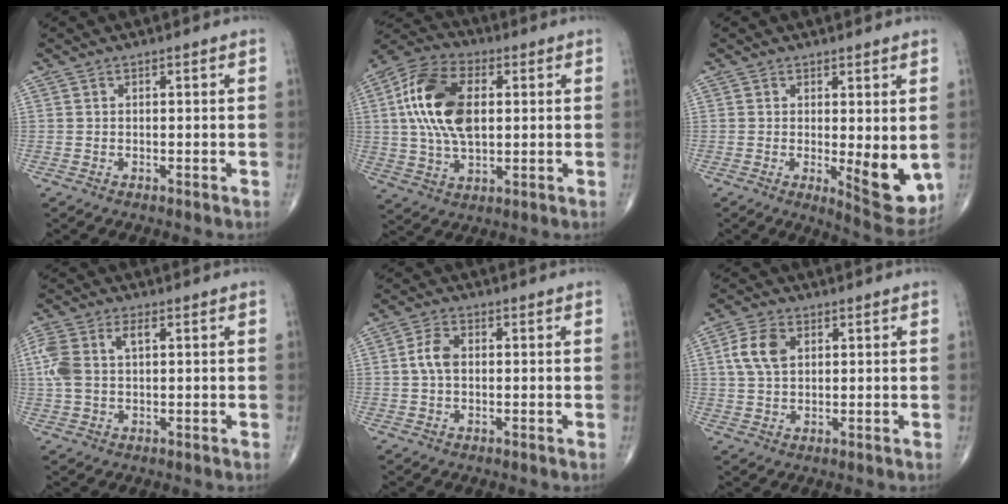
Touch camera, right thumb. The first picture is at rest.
{"total": 16.3, "force": [2.5, 9.2, 13.2], "torque": [-0.257, 0.012, 0.042]}
{"total": 8.3, "force": [-0.3, 2.8, 7.8], "torque": [-0.094, -0.022, 0.005]}
{"total": 8.5, "force": [1.8, 4.8, 6.7], "torque": [-0.175, 0.024, 0.037]}
{"total": 4.1, "force": [0.2, 2.5, 3.2], "torque": [-0.069, 0.009, -0.002]}
{"total": 6.4, "force": [1.8, 4.1, 4.6], "torque": [-0.092, 0.002, 0.033]}